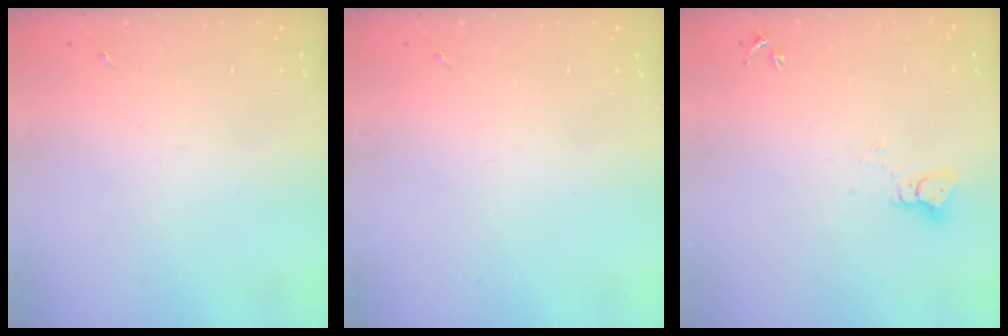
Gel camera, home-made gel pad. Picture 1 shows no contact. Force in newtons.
{"total": 0.0}
{"total": 3.2, "press": 3.2, "slide": 0.4}